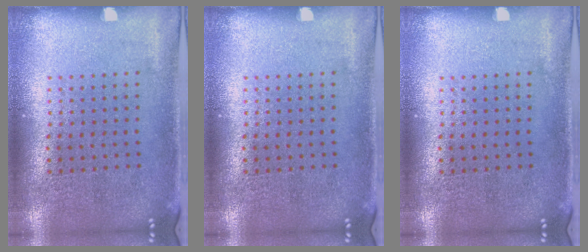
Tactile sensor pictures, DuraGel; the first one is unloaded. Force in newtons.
{"total": 0.0}
{"total": 0.0}